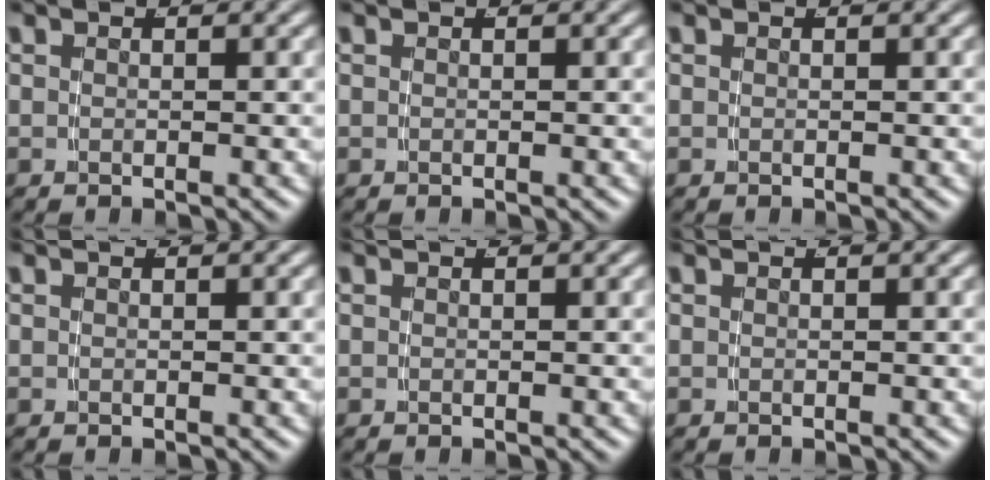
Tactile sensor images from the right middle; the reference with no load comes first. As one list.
[{"total": 0.0}, {"total": 0.0}, {"total": 0.0}, {"total": 0.0}, {"total": 0.0}]